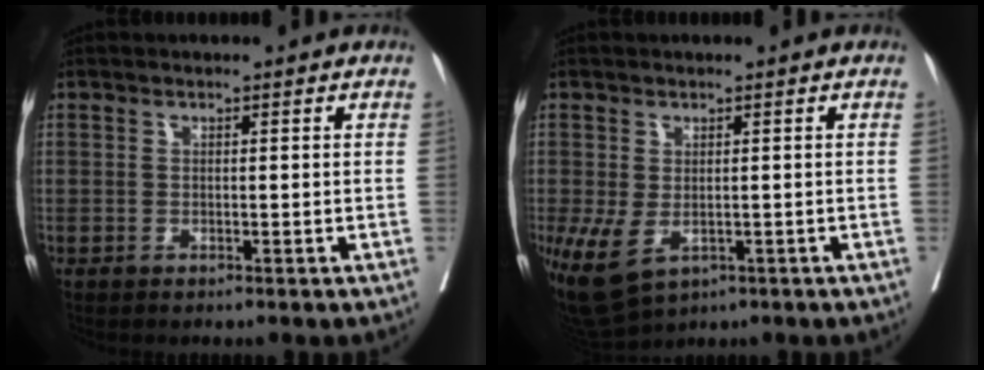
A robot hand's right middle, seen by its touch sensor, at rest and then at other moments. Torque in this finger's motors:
{"motor_torque": [0.06, -0.16, 0.67, 0.16]}